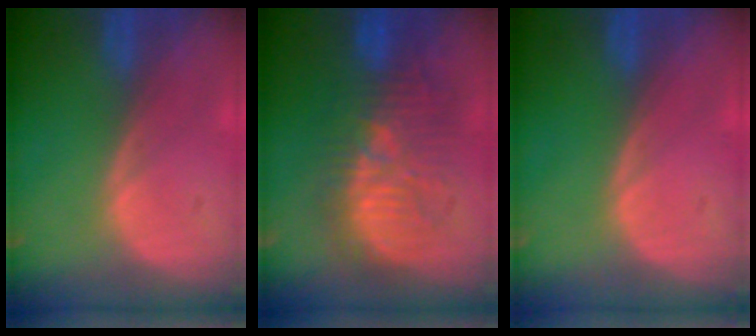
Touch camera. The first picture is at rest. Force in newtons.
{"total": 10.3, "press": 10.3, "slide": 0.3}
{"total": 0.0}